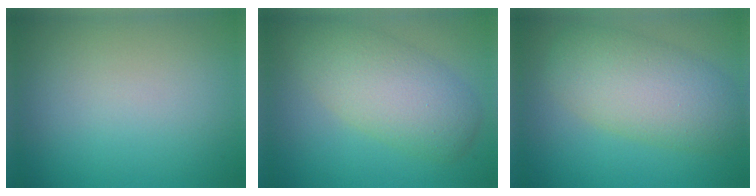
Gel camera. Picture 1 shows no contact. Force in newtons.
{"total": 5.9, "press": 5.9, "slide": 0.4}
{"total": 6.7, "press": 6.7, "slide": 0.3}